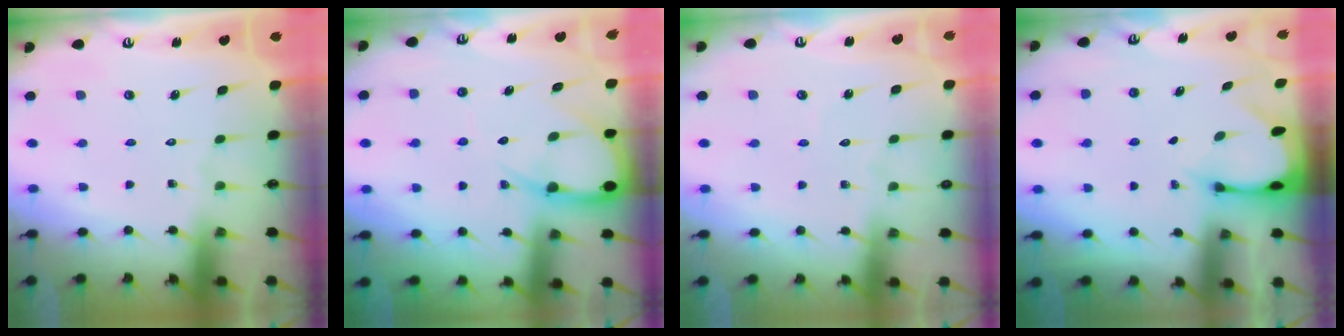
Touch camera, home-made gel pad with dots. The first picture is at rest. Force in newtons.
{"total": 8.1, "press": 8.0, "slide": 1.1}
{"total": 2.1, "press": 2.1, "slide": 0.2}
{"total": 2.0, "press": 2.0, "slide": 0.1}